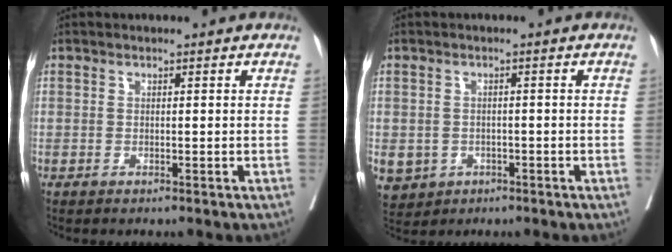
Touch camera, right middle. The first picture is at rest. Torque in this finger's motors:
{"motor_torque": [1.16, -0.98, 1.05, 0.21]}